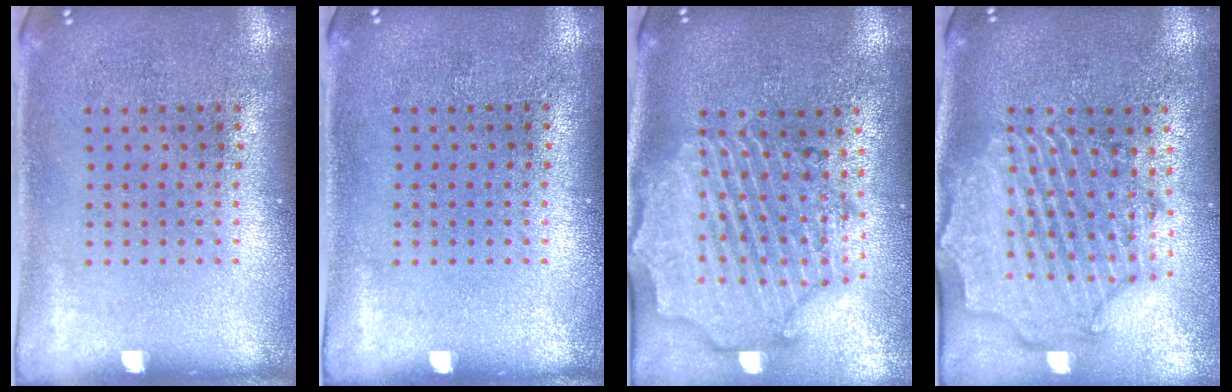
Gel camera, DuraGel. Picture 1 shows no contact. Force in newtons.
{"total": 0.0}
{"total": 3.0, "press": 2.6, "slide": 1.5}
{"total": 2.6, "press": 2.3, "slide": 1.1}